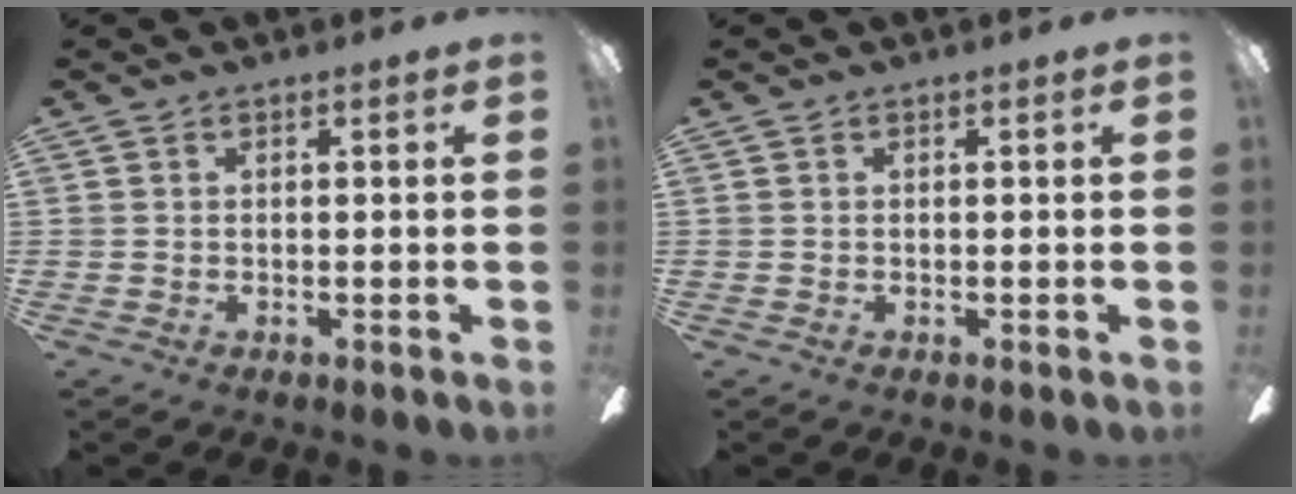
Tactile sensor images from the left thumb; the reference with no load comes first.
{"total": 0.0}